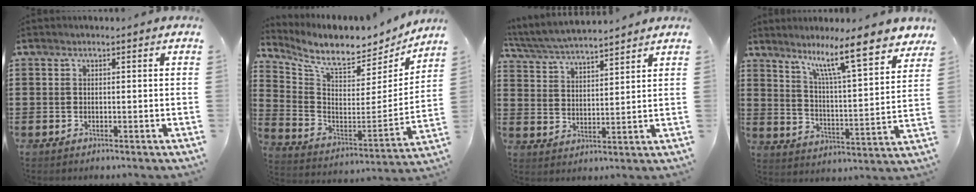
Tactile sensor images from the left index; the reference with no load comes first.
{"total": 8.4, "force": [7.5, 1.9, 3.4], "torque": [-0.096, -0.066, 0.125]}
{"total": 4.9, "force": [4.8, 0.1, 1.1], "torque": [-0.042, -0.023, 0.084]}
{"total": 11.1, "force": [8.5, 1.0, 7.1], "torque": [-0.131, -0.051, 0.135]}